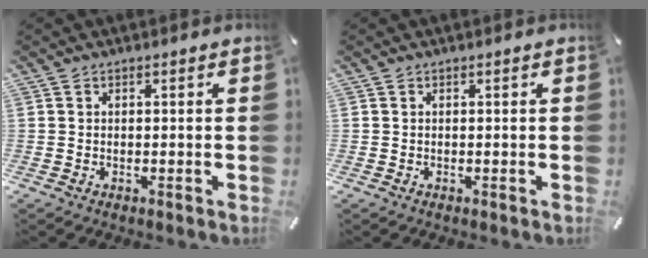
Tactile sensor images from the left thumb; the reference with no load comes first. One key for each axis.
{"total": 0.0}